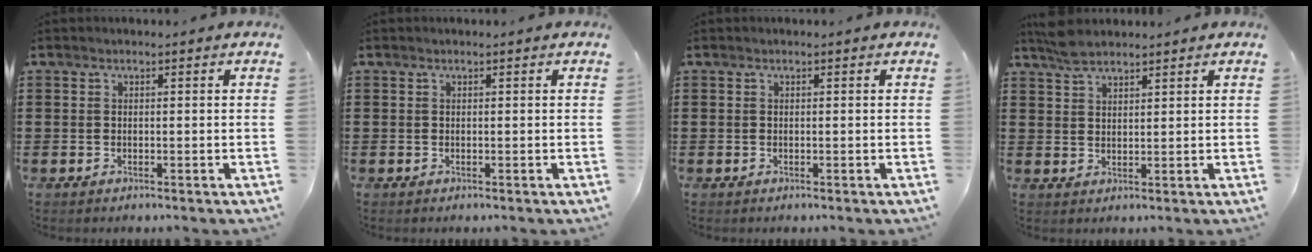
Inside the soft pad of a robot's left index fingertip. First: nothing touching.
{"total": 0.0}
{"total": 0.0}
{"total": 3.7, "force": [3.2, 1.2, 1.5], "torque": [-0.038, 0.002, 0.060]}